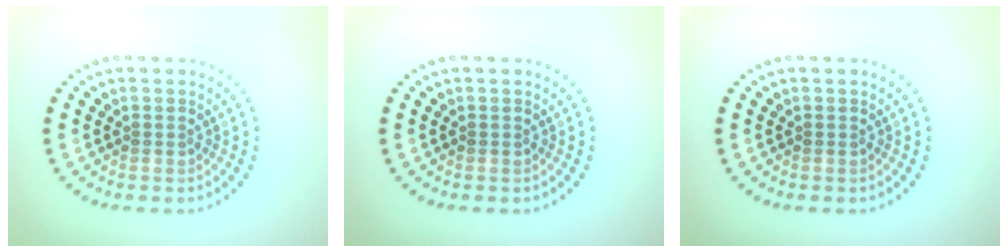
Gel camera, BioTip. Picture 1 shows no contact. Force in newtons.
{"total": 0.0}
{"total": 0.0}